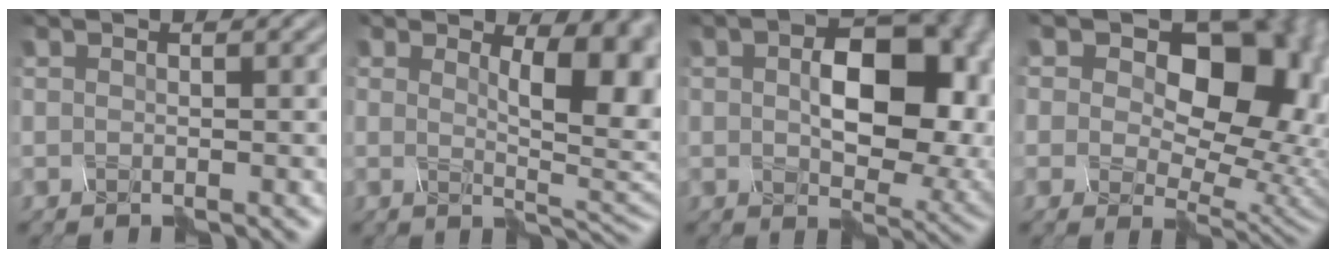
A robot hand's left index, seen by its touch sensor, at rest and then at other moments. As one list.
[{"total": 5.0, "force": [1.1, 1.6, 4.6], "torque": [-0.061, -0.008, 0.044]}, {"total": 10.2, "force": [0.6, 6.0, 8.3], "torque": [-0.118, 0.002, 0.042]}, {"total": 12.3, "force": [3.1, 8.2, 8.7], "torque": [-0.114, -0.001, 0.081]}]